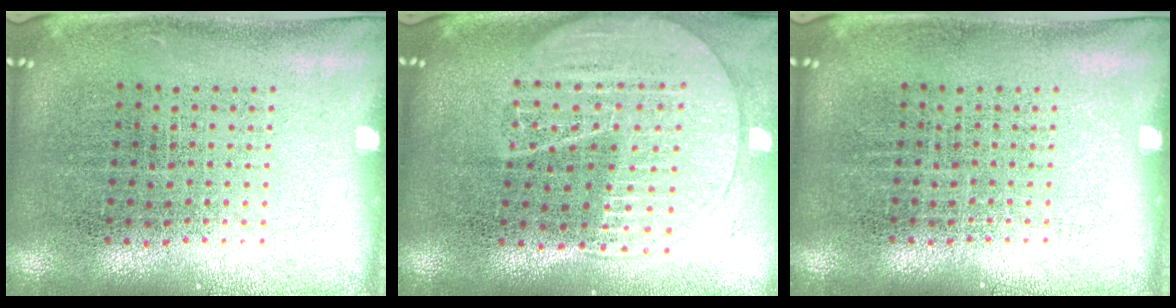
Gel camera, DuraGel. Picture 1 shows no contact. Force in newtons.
{"total": 2.0, "press": 1.8, "slide": 0.9}
{"total": 0.0}